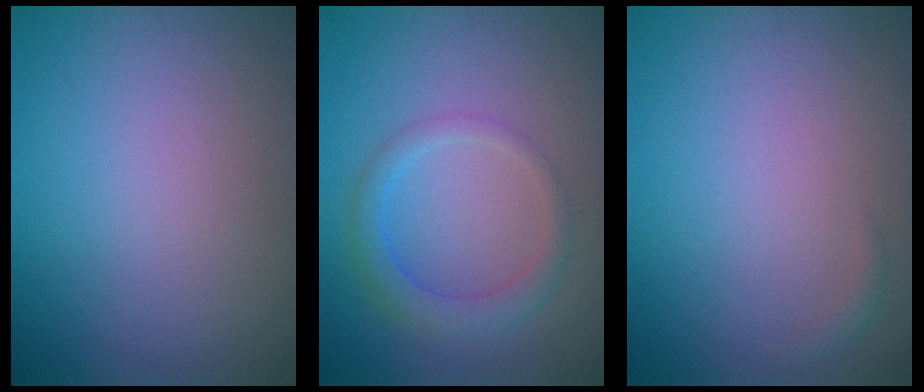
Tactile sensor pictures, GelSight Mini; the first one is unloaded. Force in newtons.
{"total": 2.6, "press": 2.6, "slide": 0.0}
{"total": 0.6, "press": 0.6, "slide": 0.1}